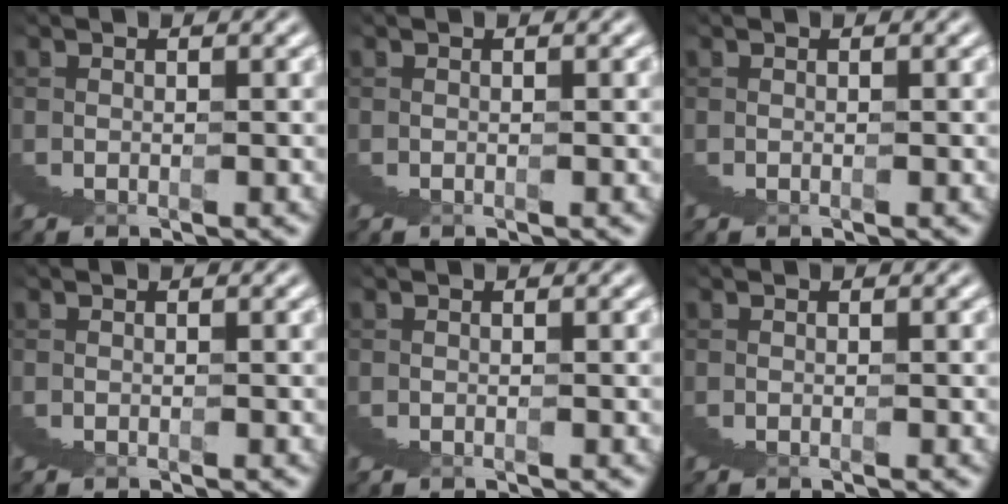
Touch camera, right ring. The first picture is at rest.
{"total": 0.0}
{"total": 0.0}
{"total": 0.0}
{"total": 0.0}
{"total": 0.0}